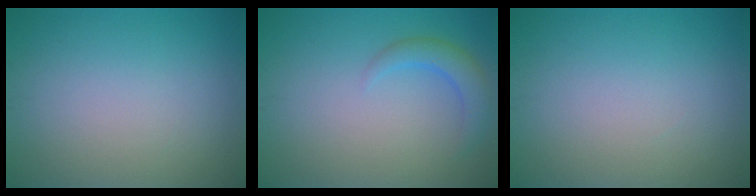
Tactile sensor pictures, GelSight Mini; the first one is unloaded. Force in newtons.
{"total": 2.6, "press": 2.5, "slide": 0.2}
{"total": 0.0}